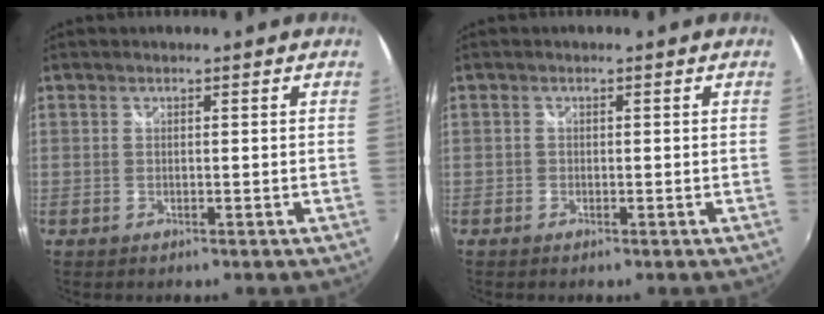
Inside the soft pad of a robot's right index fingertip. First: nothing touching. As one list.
[{"total": 0.7, "force": [-0.5, 0.5, 0.0], "torque": [-0.002, -0.002, -0.012]}]